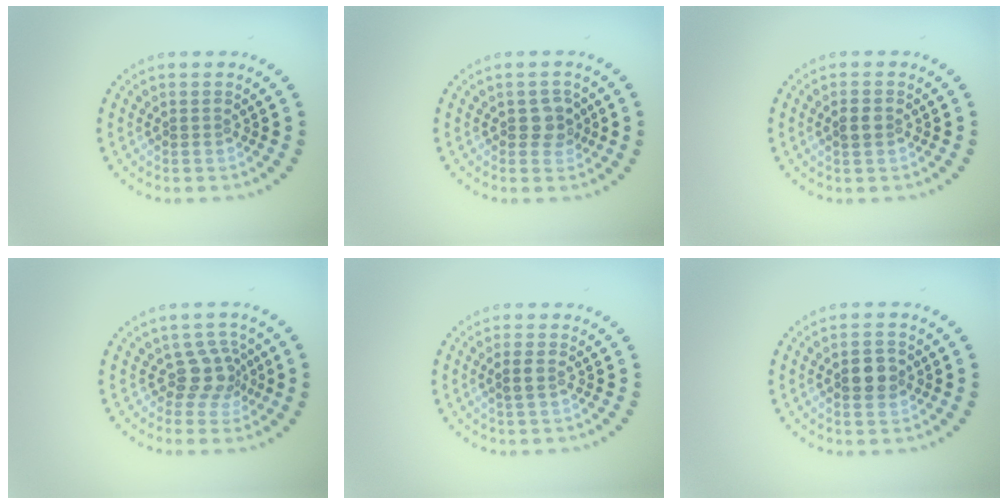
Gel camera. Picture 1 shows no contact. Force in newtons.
{"total": 2.0, "press": 1.9, "slide": 0.6}
{"total": 1.5, "press": 1.5, "slide": 0.0}
{"total": 2.8, "press": 2.1, "slide": 1.8}
{"total": 1.1, "press": 1.0, "slide": 0.3}
{"total": 2.7, "press": 2.7, "slide": 0.1}